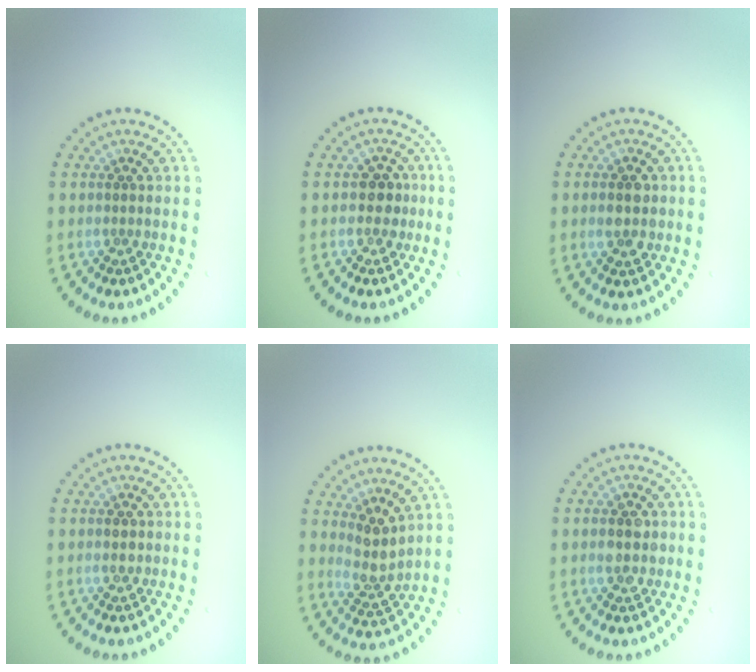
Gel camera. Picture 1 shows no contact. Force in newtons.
{"total": 1.9, "press": 1.8, "slide": 0.7}
{"total": 2.9, "press": 2.9, "slide": 0.1}
{"total": 1.5, "press": 1.5, "slide": 0.1}
{"total": 2.9, "press": 2.4, "slide": 1.7}
{"total": 2.7, "press": 2.7, "slide": 0.1}